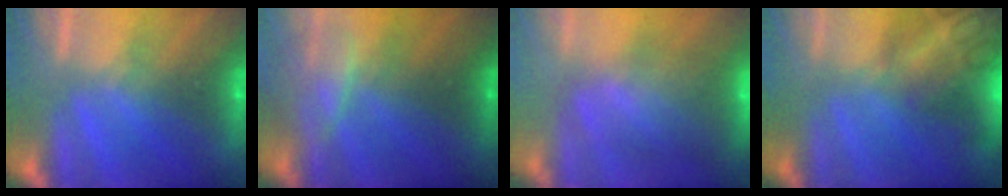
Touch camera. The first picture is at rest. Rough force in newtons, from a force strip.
{"total": 2.4}
{"total": 9.0}
{"total": 7.5}